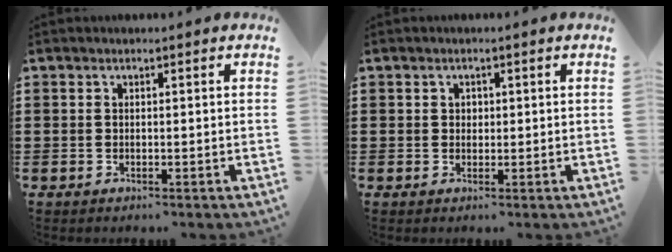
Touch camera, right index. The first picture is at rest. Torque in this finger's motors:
{"motor_torque": [-0.77, 0.78, 0.00, -0.01]}